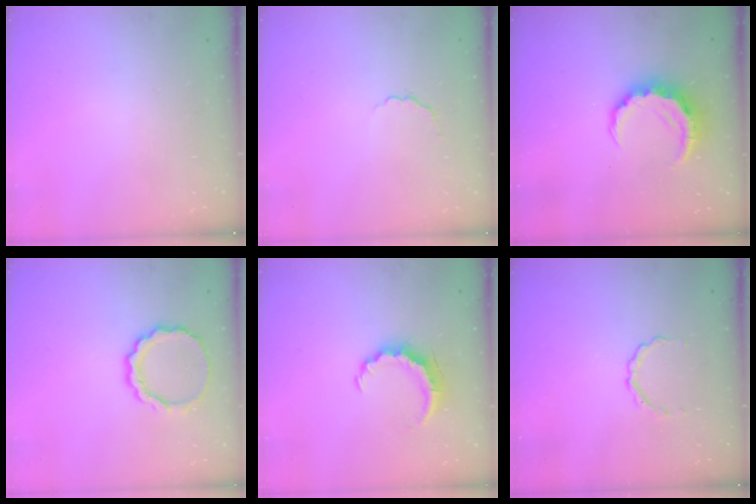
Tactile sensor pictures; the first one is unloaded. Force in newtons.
{"total": 1.8, "press": 1.5, "slide": 1.0}
{"total": 8.5, "press": 8.3, "slide": 1.6}
{"total": 9.6, "press": 9.5, "slide": 1.7}
{"total": 7.6, "press": 7.6, "slide": 0.3}
{"total": 2.3, "press": 2.1, "slide": 0.8}